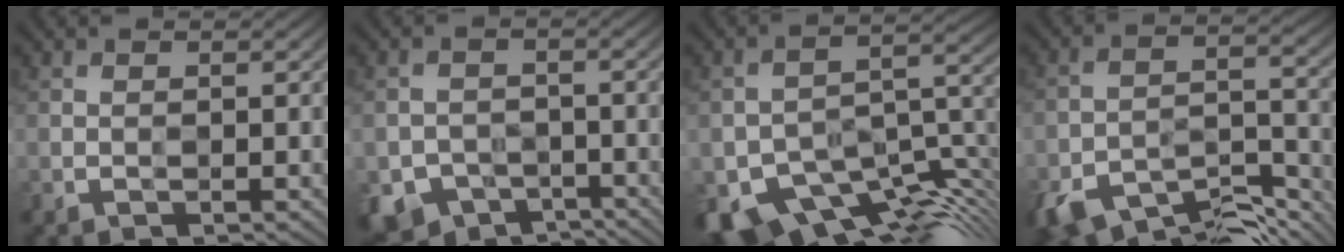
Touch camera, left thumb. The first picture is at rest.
{"total": 5.6, "force": [-4.2, 3.7, 0.9], "torque": [-0.019, -0.009, -0.071]}
{"total": 12.8, "force": [-9.8, 4.6, 6.9], "torque": [-0.120, -0.022, -0.148]}
{"total": 11.0, "force": [-9.3, 3.6, 4.7], "torque": [-0.084, -0.010, -0.158]}